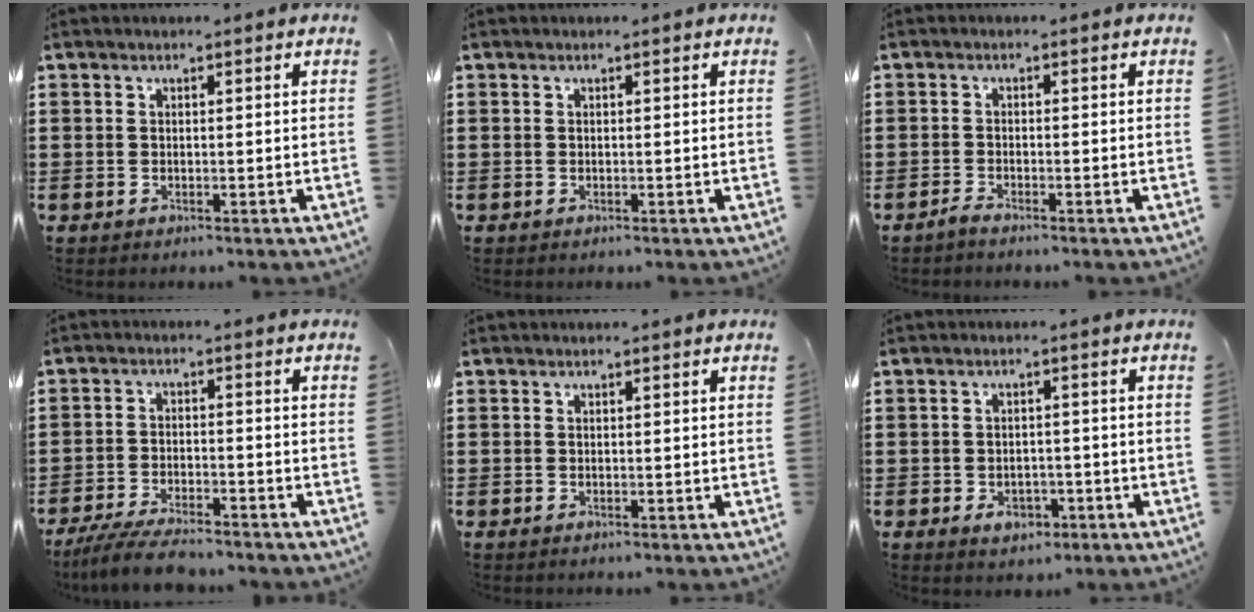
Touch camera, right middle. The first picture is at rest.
{"total": 0.0}
{"total": 1.2, "force": [-1.1, 0.0, 0.5], "torque": [-0.010, -0.003, -0.020]}
{"total": 5.4, "force": [-4.9, 0.6, 2.2], "torque": [-0.055, -0.009, -0.098]}
{"total": 0.0}
{"total": 3.0, "force": [-1.5, 1.9, 1.7], "torque": [-0.033, 0.002, -0.030]}